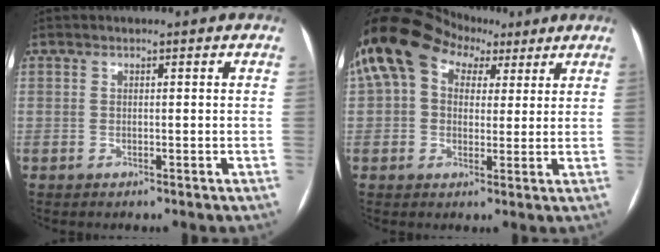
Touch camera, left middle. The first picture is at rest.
{"total": 14.3, "force": [6.7, 9.7, 8.1], "torque": [-0.175, 0.070, 0.115]}